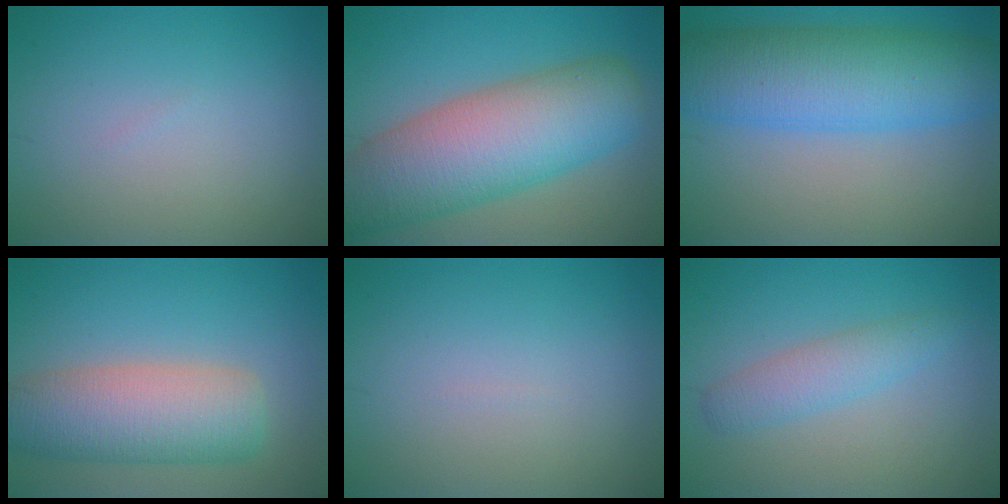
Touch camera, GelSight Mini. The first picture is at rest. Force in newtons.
{"total": 11.3, "press": 11.3, "slide": 0.6}
{"total": 9.9, "press": 9.9, "slide": 0.3}
{"total": 7.9, "press": 7.9, "slide": 0.3}
{"total": 0.0}
{"total": 2.8, "press": 2.8, "slide": 0.1}